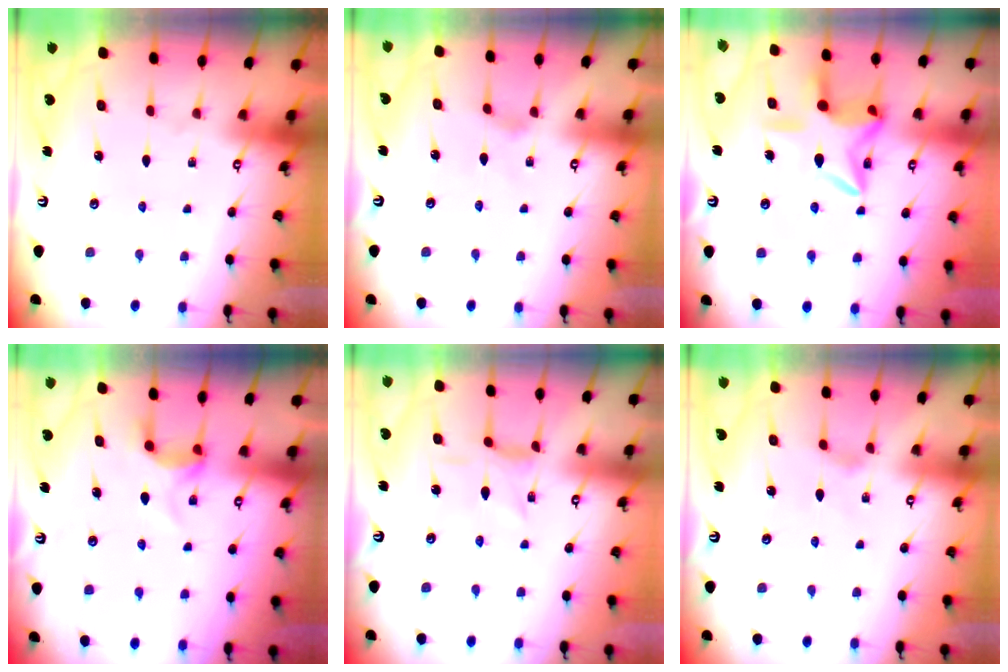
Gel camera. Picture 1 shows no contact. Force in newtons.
{"total": 1.4, "press": 1.3, "slide": 0.4}
{"total": 12.1, "press": 12.0, "slide": 0.9}
{"total": 5.3, "press": 5.2, "slide": 1.0}
{"total": 2.1, "press": 2.1, "slide": 0.6}
{"total": 1.4, "press": 1.3, "slide": 0.4}